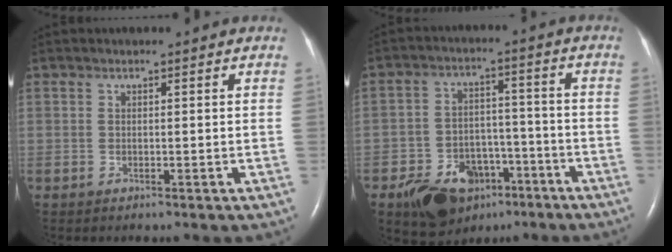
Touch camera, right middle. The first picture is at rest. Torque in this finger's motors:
{"motor_torque": [0.19, -0.19, 0.08, 0.09]}